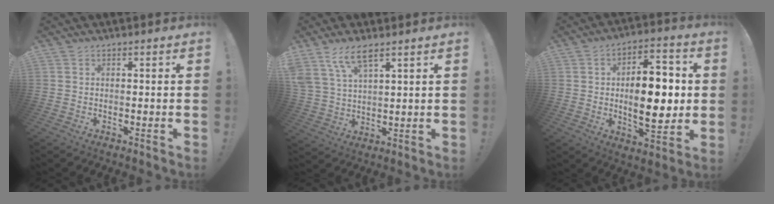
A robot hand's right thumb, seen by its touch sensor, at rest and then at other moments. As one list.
[{"total": 8.6, "force": [6.0, 3.2, 5.3], "torque": [-0.106, -0.020, 0.116]}, {"total": 17.4, "force": [0.3, 9.0, 14.9], "torque": [-0.220, 0.003, -0.001]}]